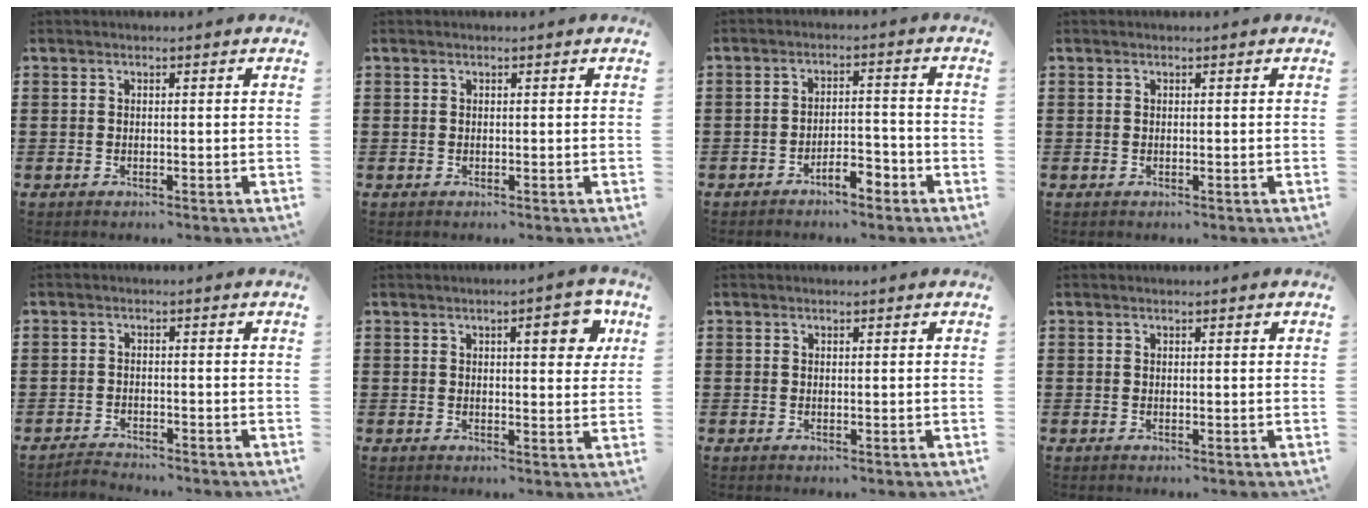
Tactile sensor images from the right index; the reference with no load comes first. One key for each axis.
{"total": 0.0}
{"total": 4.3, "fx": -3.4, "fy": 1.3, "fz": 2.3, "tx": -0.039, "ty": 0.013, "tz": -0.065}
{"total": 0.0}
{"total": 1.9, "fx": -1.9, "fy": 0.1, "fz": -0.2, "tx": -0.004, "ty": 0.004, "tz": -0.042}
{"total": 5.3, "fx": 2.2, "fy": 1.7, "fz": 4.5, "tx": -0.060, "ty": -0.003, "tz": 0.029}
{"total": 0.0}
{"total": 0.0}